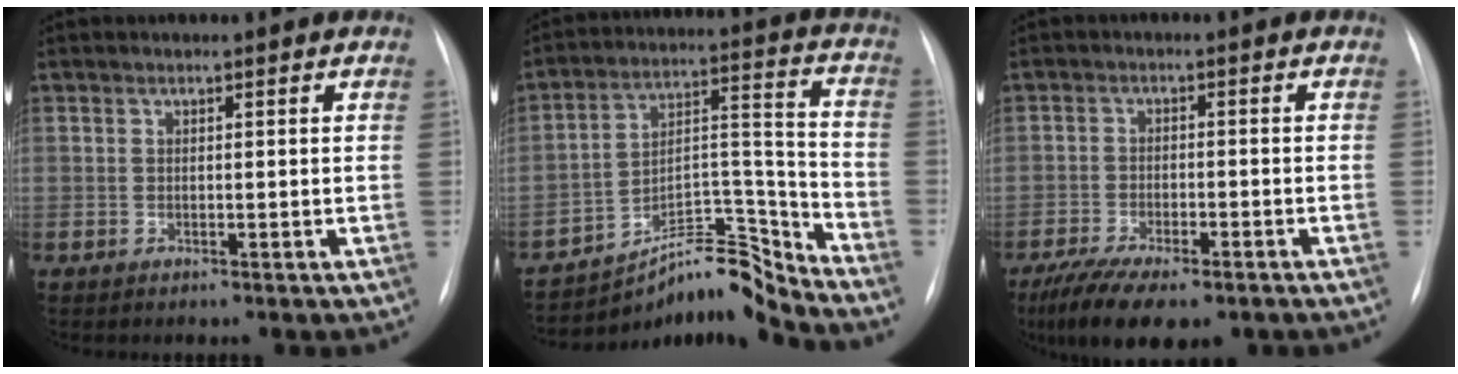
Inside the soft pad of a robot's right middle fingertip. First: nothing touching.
{"total": 10.7, "force": [-10.5, -0.1, 2.0], "torque": [-0.021, 0.068, -0.180]}
{"total": 12.2, "force": [-8.8, 4.1, 7.4], "torque": [-0.130, -0.016, -0.134]}